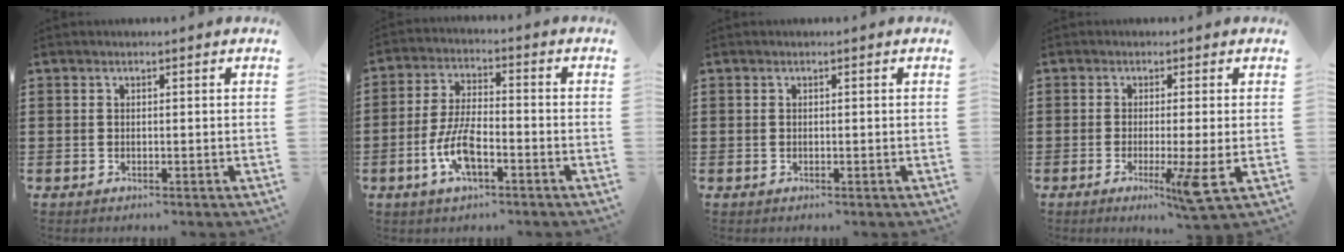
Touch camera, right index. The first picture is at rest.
{"total": 7.9, "force": [-2.9, 3.1, 6.7], "torque": [-0.151, -0.005, -0.059]}
{"total": 0.0}
{"total": 5.8, "force": [-1.9, -0.6, 5.5], "torque": [-0.096, -0.025, -0.029]}